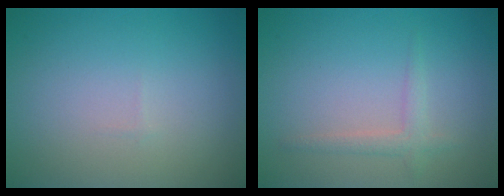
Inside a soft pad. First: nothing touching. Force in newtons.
{"total": 1.6, "press": 1.6, "slide": 0.1}